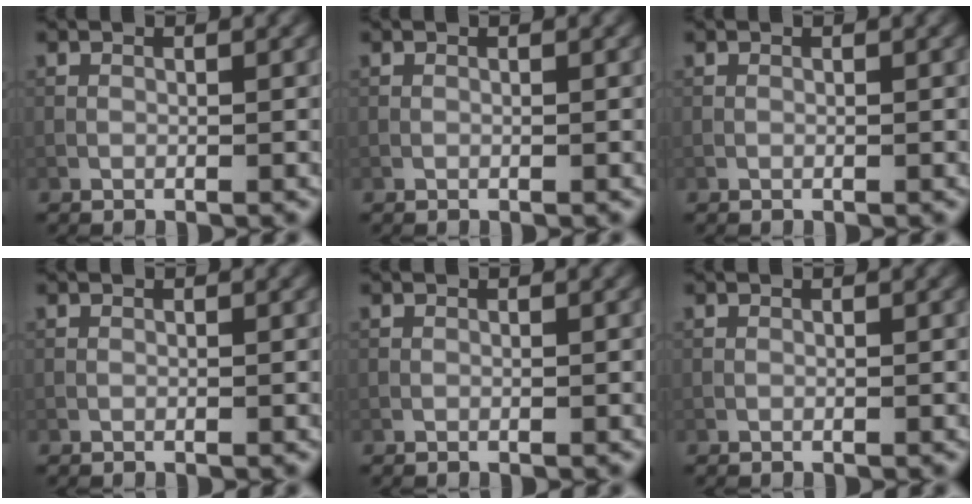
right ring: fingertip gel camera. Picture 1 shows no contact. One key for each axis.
{"total": 0.0}
{"total": 0.0}
{"total": 0.0}
{"total": 0.0}
{"total": 0.0}